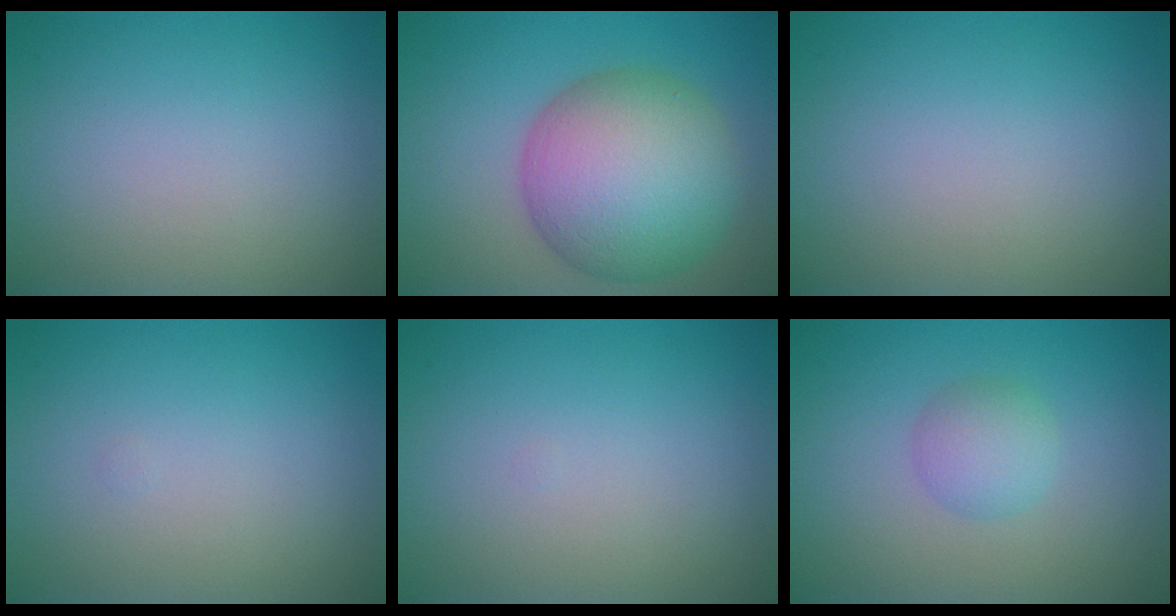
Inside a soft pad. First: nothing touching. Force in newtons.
{"total": 11.2, "press": 11.2, "slide": 0.5}
{"total": 0.0}
{"total": 0.0}
{"total": 0.0}
{"total": 2.4, "press": 2.4, "slide": 0.1}